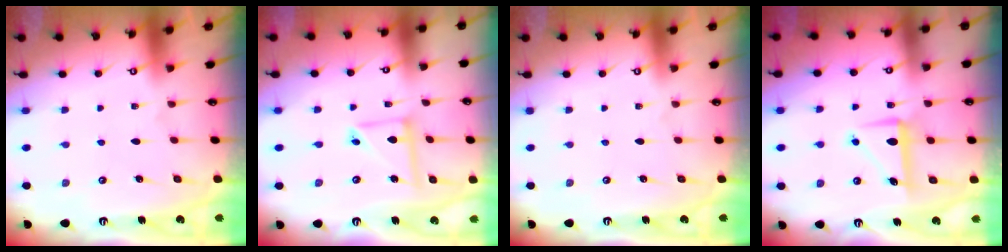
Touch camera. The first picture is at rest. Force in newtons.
{"total": 7.4, "press": 7.4, "slide": 0.6}
{"total": 0.0}
{"total": 7.9, "press": 7.7, "slide": 1.7}